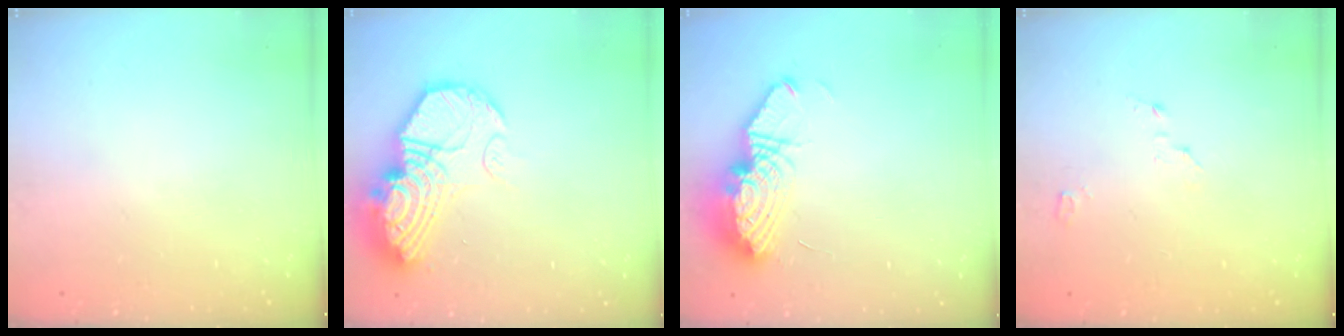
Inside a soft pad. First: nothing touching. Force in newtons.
{"total": 20.6, "press": 20.5, "slide": 2.0}
{"total": 12.7, "press": 12.7, "slide": 1.3}
{"total": 2.4, "press": 2.4, "slide": 0.3}